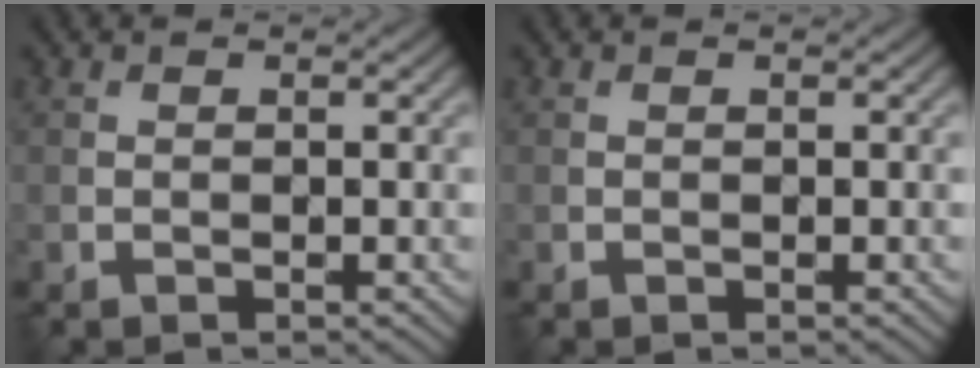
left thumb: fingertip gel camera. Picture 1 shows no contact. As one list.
[{"total": 0.0}]